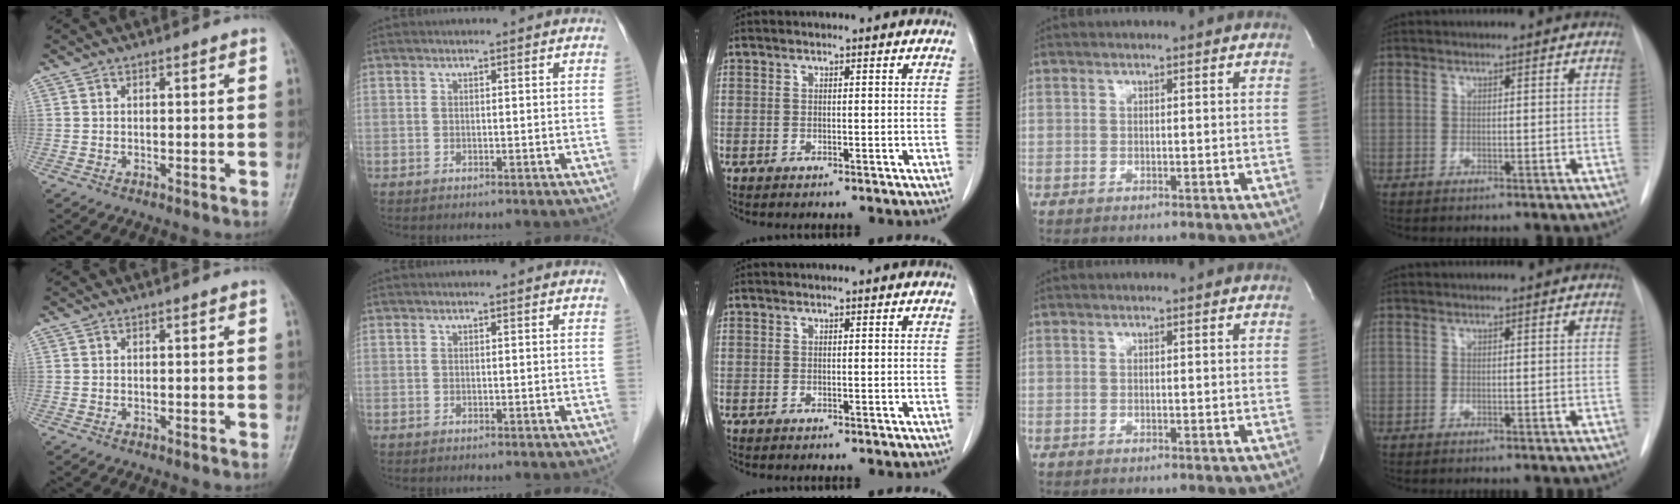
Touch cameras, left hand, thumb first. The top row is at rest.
{}